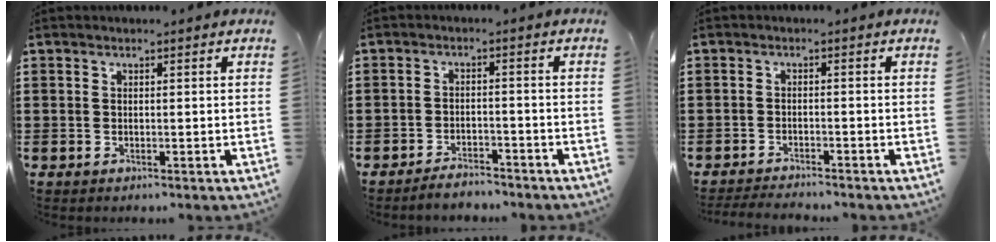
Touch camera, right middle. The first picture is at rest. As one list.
[{"total": 2.9, "force": [-2.9, 0.3, 0.4], "torque": [-0.011, 0.002, -0.059]}, {"total": 2.3, "force": [-2.3, 0.2, 0.2], "torque": [-0.007, -0.001, -0.048]}]